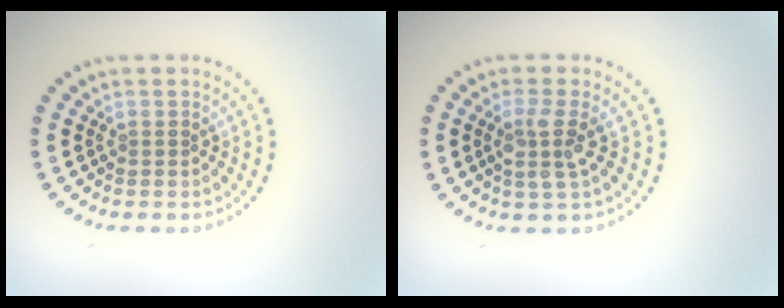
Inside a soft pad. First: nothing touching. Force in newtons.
{"total": 2.6, "press": 2.2, "slide": 1.5}